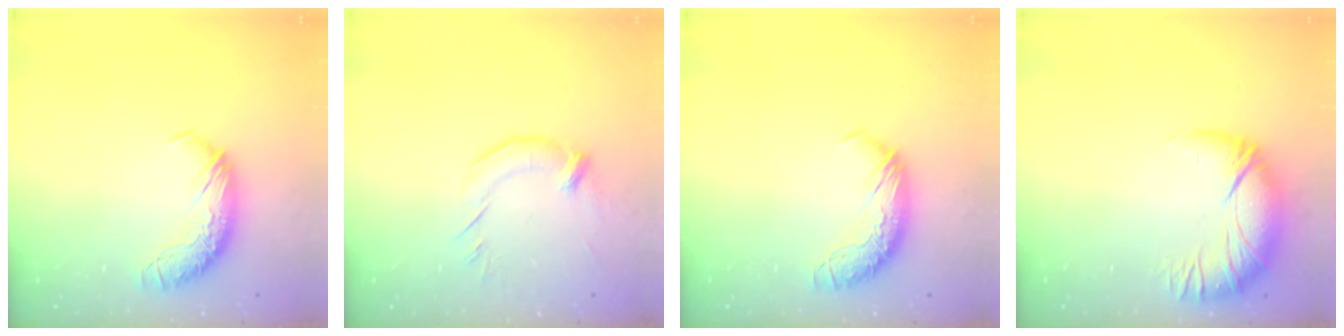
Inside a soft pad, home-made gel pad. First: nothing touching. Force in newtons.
{"total": 1.9, "press": 1.6, "slide": 1.1}
{"total": 0.0}
{"total": 2.7, "press": 0.9, "slide": 2.5}